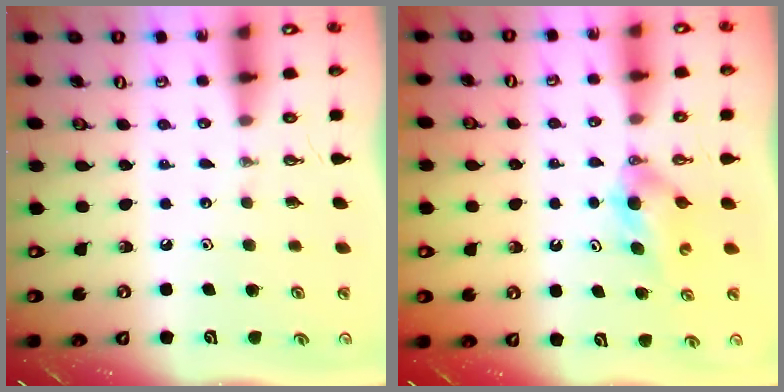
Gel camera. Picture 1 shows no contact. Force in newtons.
{"total": 4.4, "press": 4.4, "slide": 0.6}